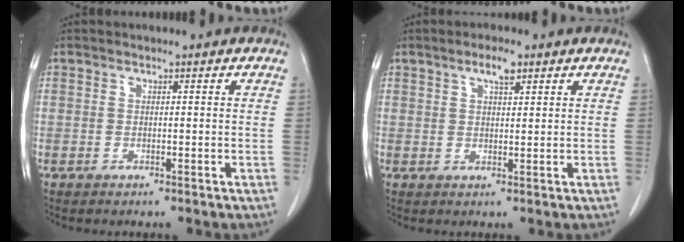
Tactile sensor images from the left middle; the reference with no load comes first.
{"total": 3.1, "force": [1.9, 0.8, 2.3], "torque": [-0.044, 0.005, 0.032]}